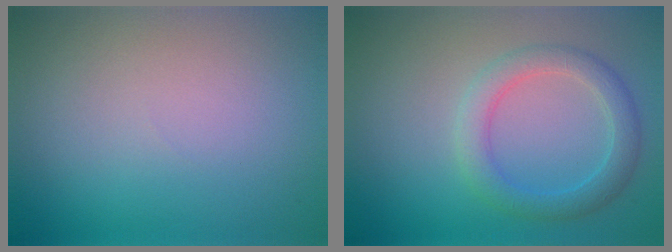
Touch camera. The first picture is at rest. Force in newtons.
{"total": 3.1, "press": 3.1, "slide": 0.0}